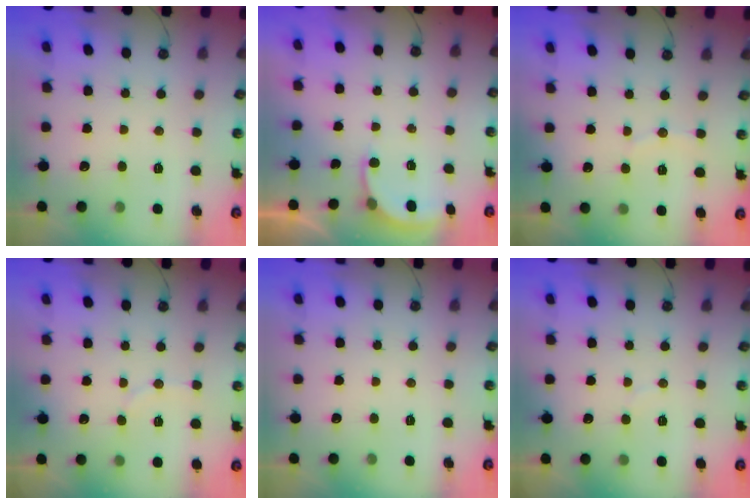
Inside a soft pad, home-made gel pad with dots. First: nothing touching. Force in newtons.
{"total": 3.0, "press": 3.0, "slide": 0.3}
{"total": 5.3, "press": 5.2, "slide": 1.0}
{"total": 5.5, "press": 5.4, "slide": 0.8}
{"total": 0.0}
{"total": 4.2, "press": 4.2, "slide": 0.2}